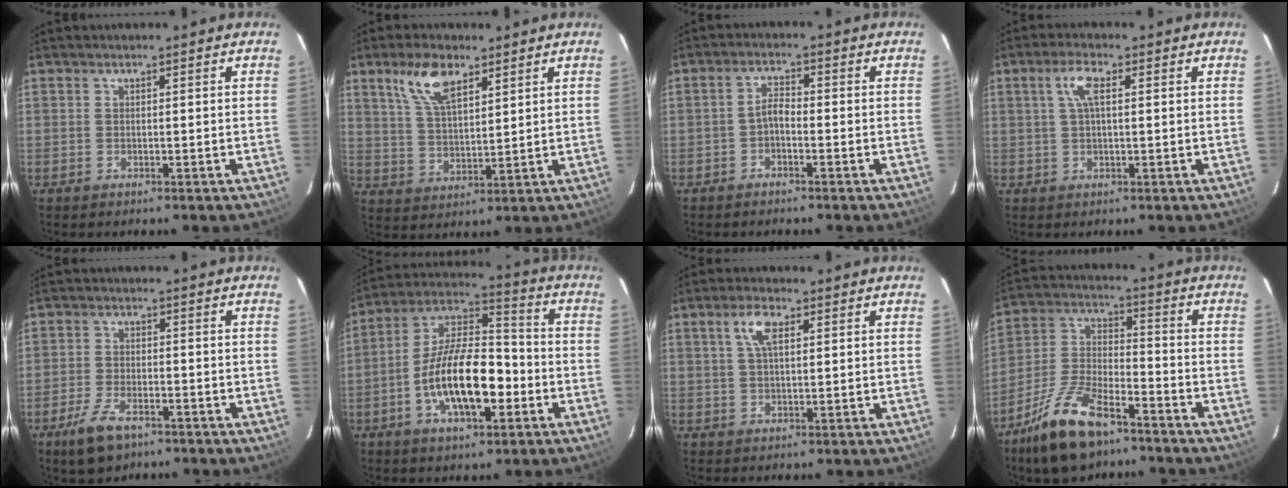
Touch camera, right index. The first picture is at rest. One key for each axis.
{"total": 8.9, "fx": 5.4, "fy": 3.8, "fz": 5.9, "tx": -0.115, "ty": 0.013, "tz": 0.110}
{"total": 2.1, "fx": -1.3, "fy": 0.8, "fz": 1.4, "tx": -0.031, "ty": 0.009, "tz": -0.026}
{"total": 4.0, "fx": 1.1, "fy": 1.3, "fz": 3.7, "tx": -0.074, "ty": 0.009, "tz": 0.021}
{"total": 7.2, "fx": -4.7, "fy": 3.2, "fz": 4.4, "tx": -0.111, "ty": -0.010, "tz": -0.085}
{"total": 16.7, "fx": -5.1, "fy": 7.0, "fz": 14.2, "tx": -0.266, "ty": 0.008, "tz": -0.091}
{"total": 4.6, "fx": 1.9, "fy": 1.8, "fz": 3.8, "tx": -0.072, "ty": 0.009, "tz": 0.035}
{"total": 16.2, "fx": -10.9, "fy": 6.5, "fz": 10.0, "tx": -0.213, "ty": 0.002, "tz": -0.204}